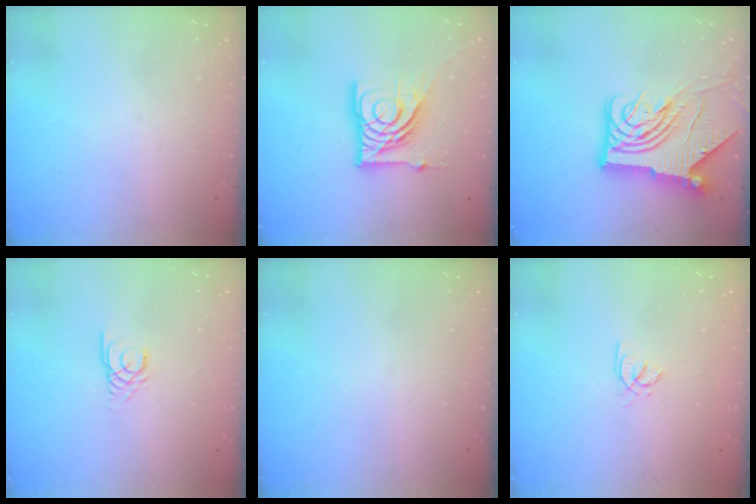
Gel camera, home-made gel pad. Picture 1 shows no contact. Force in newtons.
{"total": 16.2, "press": 16.2, "slide": 1.7}
{"total": 15.0, "press": 14.9, "slide": 1.5}
{"total": 1.3, "press": 1.3, "slide": 0.2}
{"total": 0.0}
{"total": 1.9, "press": 1.8, "slide": 0.4}